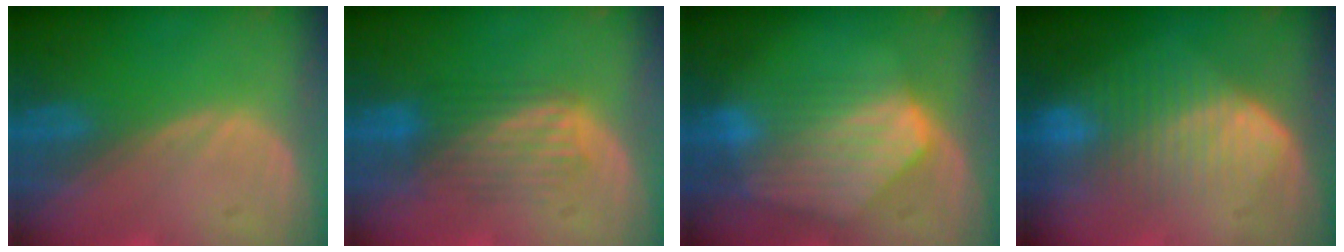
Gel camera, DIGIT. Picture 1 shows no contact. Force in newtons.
{"total": 5.2, "press": 5.1, "slide": 0.3}
{"total": 8.6, "press": 7.7, "slide": 3.8}
{"total": 7.9, "press": 7.4, "slide": 2.5}